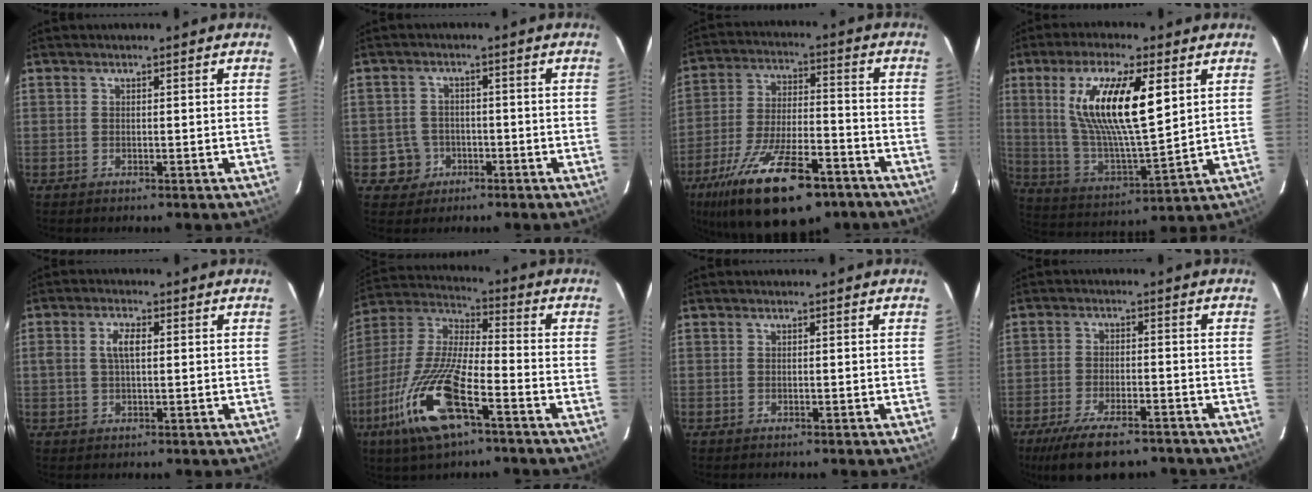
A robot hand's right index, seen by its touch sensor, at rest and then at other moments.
{"total": 4.7, "force": [-1.8, 4.3, 0.1], "torque": [-0.011, 0.021, -0.025]}
{"total": 23.3, "force": [-15.0, 8.7, 15.4], "torque": [-0.290, -0.035, -0.236]}
{"total": 17.8, "force": [5.8, 4.8, 16.1], "torque": [-0.302, -0.002, 0.117]}
{"total": 3.8, "force": [0.6, 1.7, 3.4], "torque": [-0.064, 0.008, 0.013]}
{"total": 18.7, "force": [-9.4, 5.1, 15.4], "torque": [-0.331, -0.031, -0.187]}
{"total": 0.0}
{"total": 11.9, "force": [-8.9, 3.9, 6.8], "torque": [-0.154, -0.031, -0.144]}